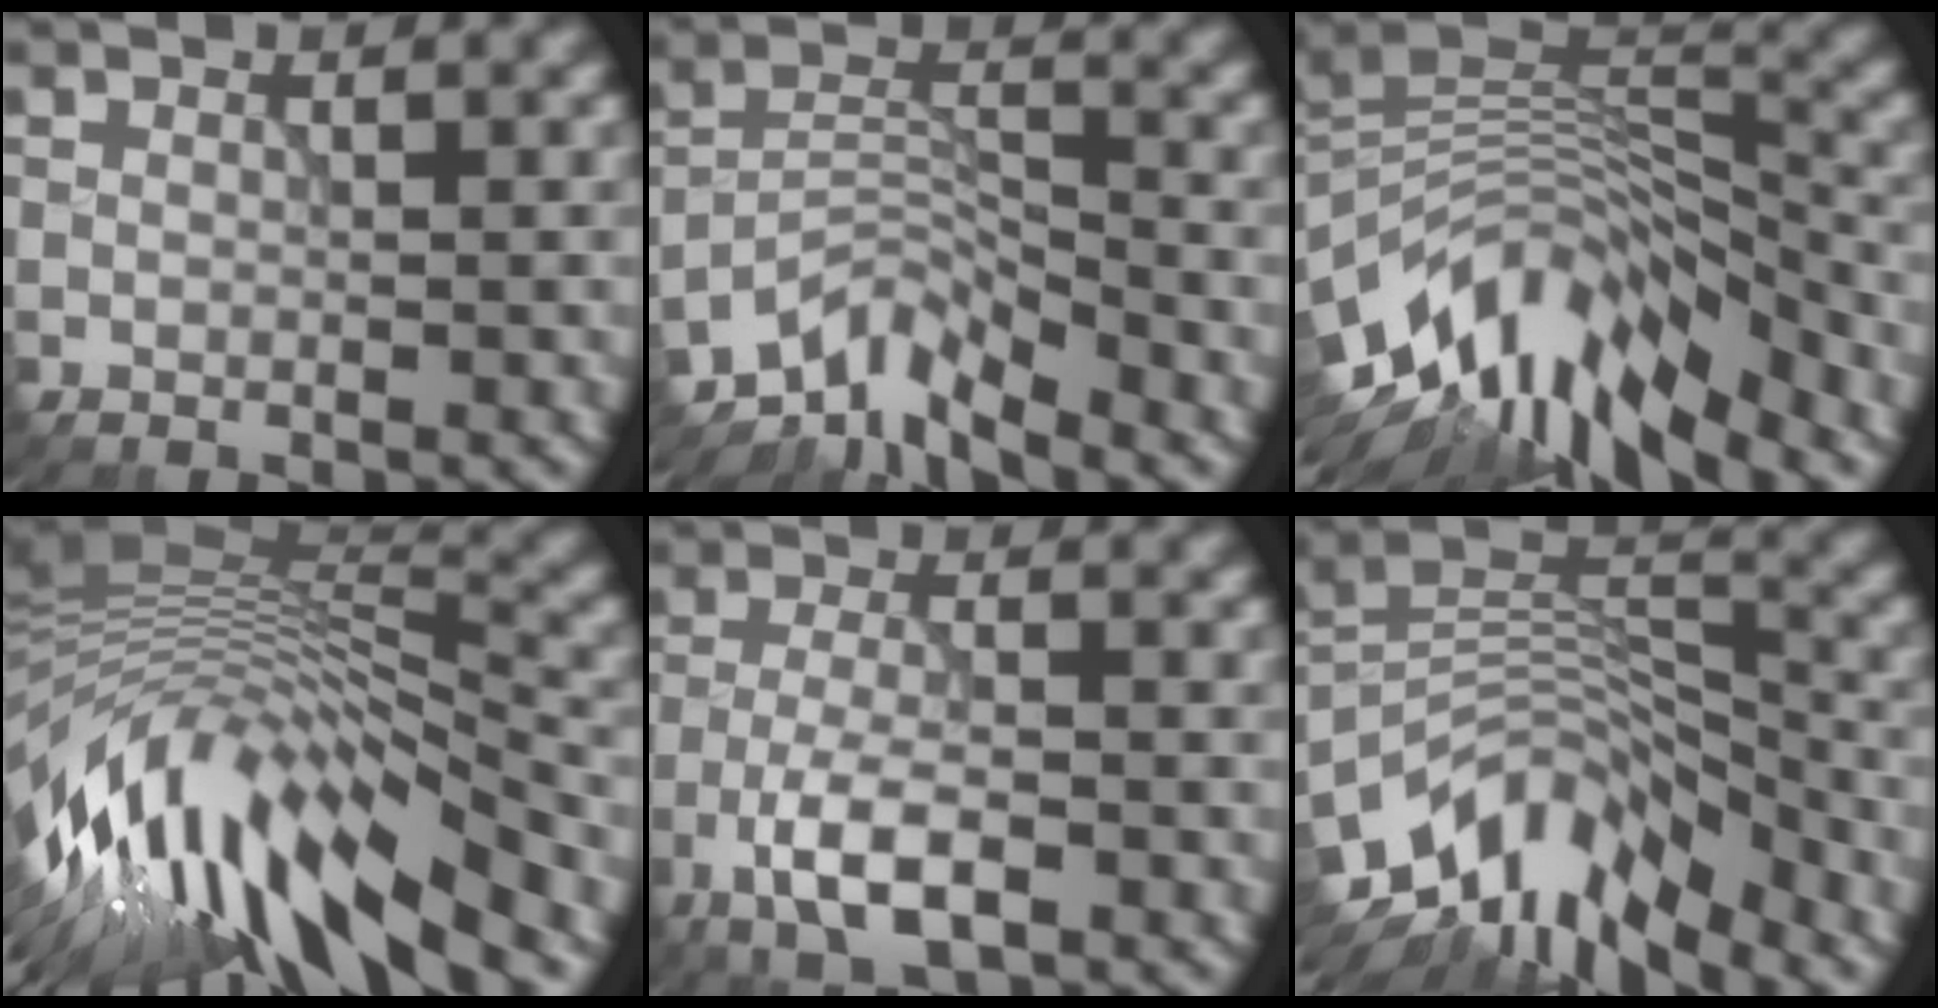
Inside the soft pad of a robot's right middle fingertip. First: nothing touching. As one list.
[{"total": 5.4, "force": [-4.5, 1.5, 2.7], "torque": [-0.042, -0.003, -0.094]}, {"total": 12.4, "force": [-7.6, 4.6, 8.6], "torque": [-0.158, 0.020, -0.133]}, {"total": 14.2, "force": [-5.9, 4.9, 11.9], "torque": [-0.219, 0.010, -0.096]}, {"total": 5.5, "force": [-2.9, 1.9, 4.2], "torque": [-0.083, -0.001, -0.058]}, {"total": 10.7, "force": [-7.8, 4.1, 6.0], "torque": [-0.093, 0.003, -0.156]}]